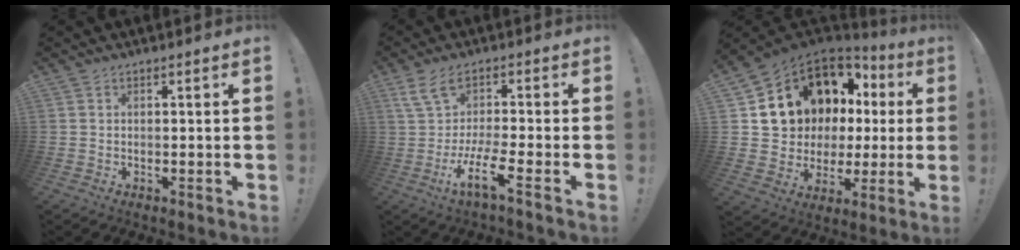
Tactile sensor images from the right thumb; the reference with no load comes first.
{"total": 11.2, "force": [-2.0, 2.4, 10.8], "torque": [-0.226, -0.005, -0.035]}
{"total": 13.1, "force": [6.7, 9.8, 5.6], "torque": [-0.090, -0.057, 0.146]}